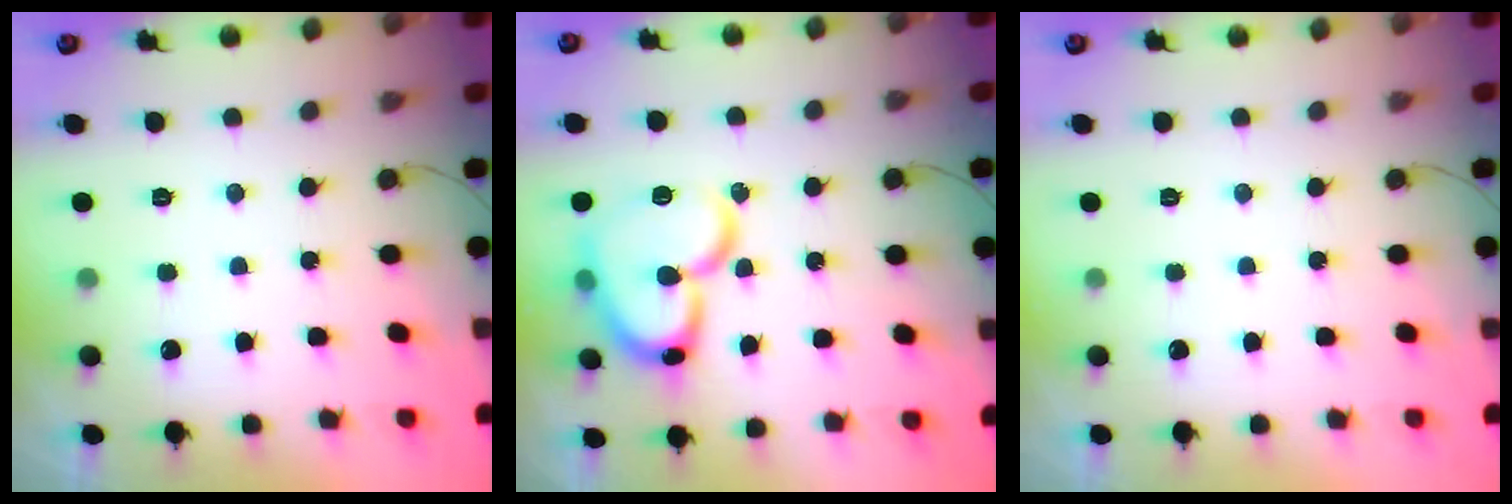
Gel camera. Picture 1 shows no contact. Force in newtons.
{"total": 19.7, "press": 19.5, "slide": 2.2}
{"total": 0.0}